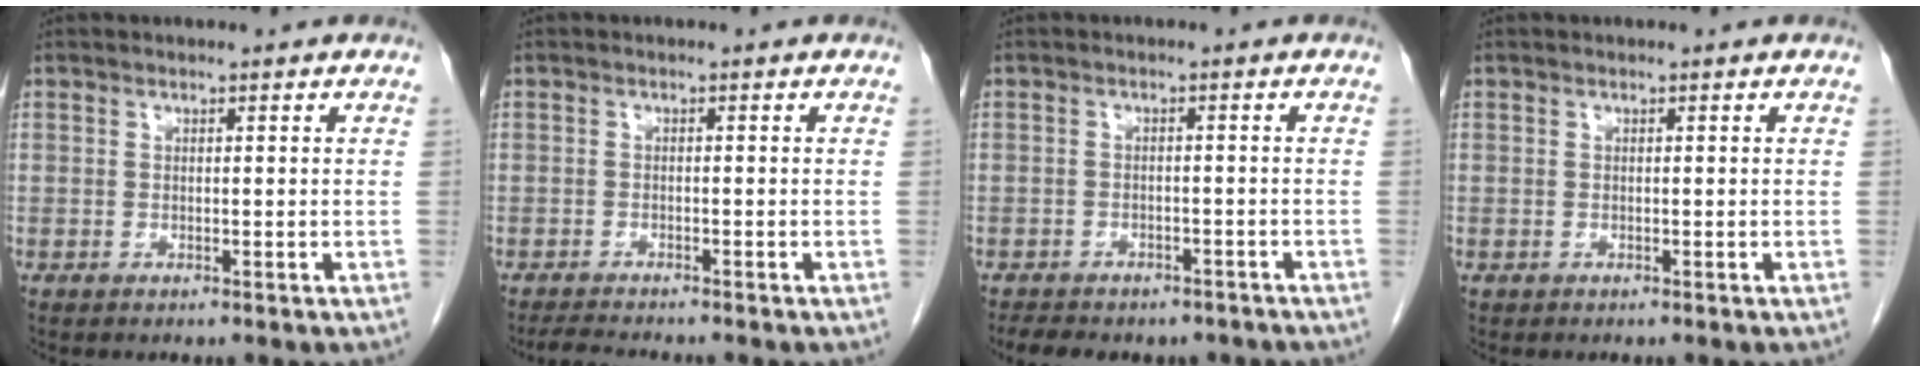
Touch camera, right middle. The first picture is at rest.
{"total": 3.2, "force": [-3.0, -0.3, 1.1], "torque": [-0.025, -0.016, -0.049]}
{"total": 10.9, "force": [-8.9, 4.8, 4.0], "torque": [-0.074, 0.004, -0.106]}
{"total": 0.0}